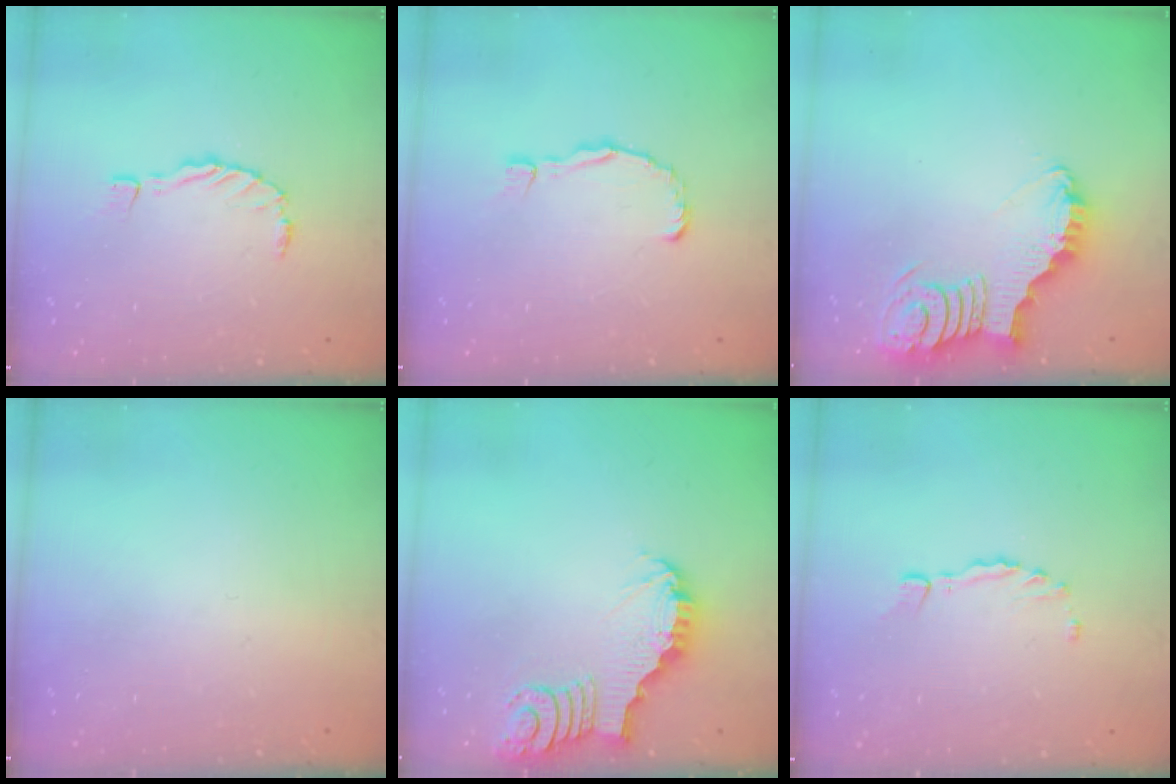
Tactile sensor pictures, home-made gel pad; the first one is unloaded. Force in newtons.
{"total": 3.2, "press": 3.1, "slide": 0.4}
{"total": 4.3, "press": 4.2, "slide": 0.4}
{"total": 0.0}
{"total": 3.6, "press": 3.6, "slide": 0.4}
{"total": 1.7, "press": 1.7, "slide": 0.2}